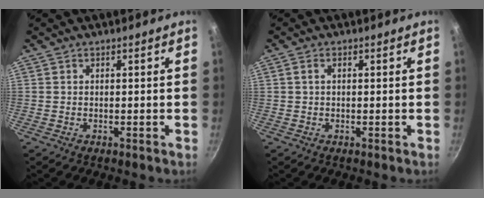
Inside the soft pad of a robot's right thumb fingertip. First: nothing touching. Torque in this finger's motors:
{"motor_torque": [-0.48, 0.46, -0.17, -0.24, 0.05]}